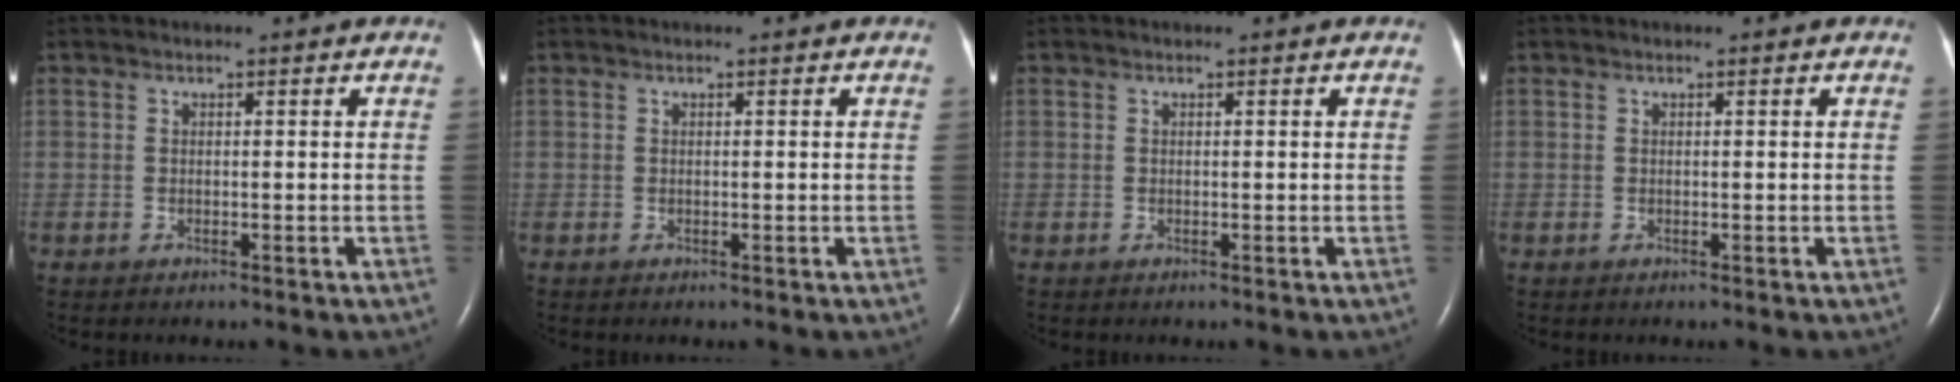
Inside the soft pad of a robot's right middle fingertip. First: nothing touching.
{"total": 0.0}
{"total": 0.0}
{"total": 0.0}